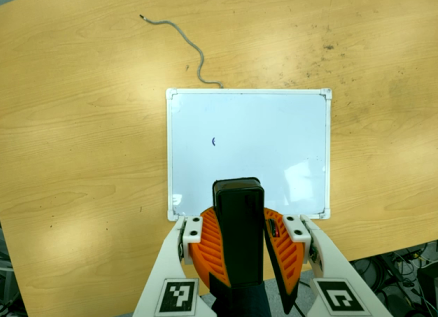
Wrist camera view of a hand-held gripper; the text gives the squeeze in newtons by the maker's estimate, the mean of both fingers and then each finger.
{"total": 10.8, "left": 10.7, "right": 10.9}